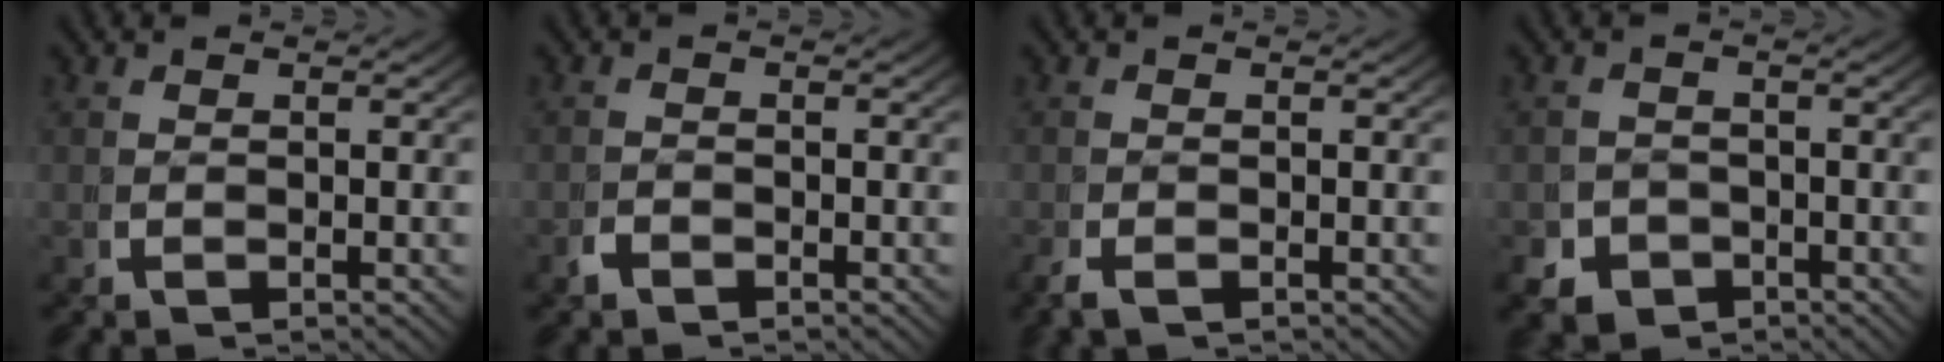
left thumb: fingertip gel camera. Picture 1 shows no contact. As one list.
[{"total": 1.0, "force": [-1.0, 0.2, 0.2], "torque": [-0.006, -0.006, -0.019]}, {"total": 0.9, "force": [-0.8, 0.2, 0.4], "torque": [-0.012, -0.006, -0.014]}, {"total": 5.0, "force": [-3.4, 3.4, 1.2], "torque": [-0.016, -0.025, -0.052]}]